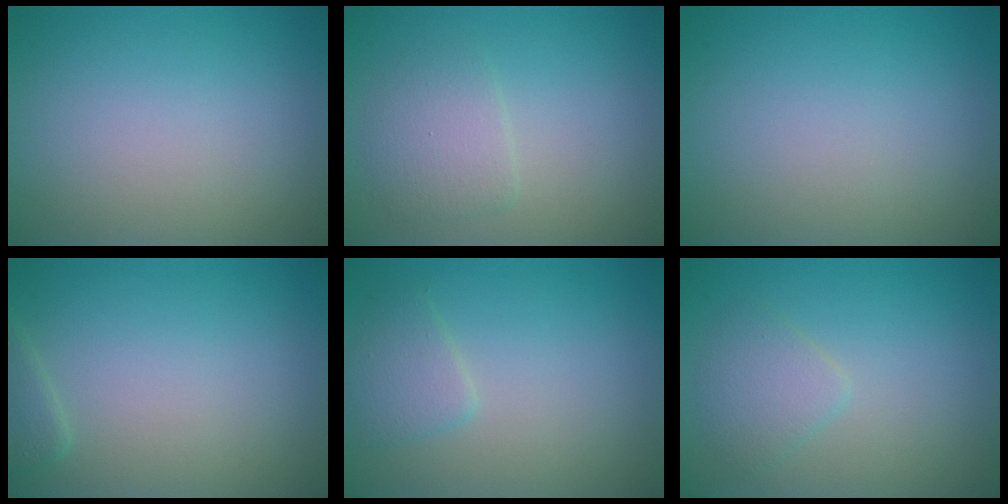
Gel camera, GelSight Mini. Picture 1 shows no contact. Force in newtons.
{"total": 2.4, "press": 2.4, "slide": 0.1}
{"total": 0.0}
{"total": 1.2, "press": 1.2, "slide": 0.1}
{"total": 1.9, "press": 1.9, "slide": 0.1}
{"total": 2.0, "press": 2.0, "slide": 0.1}